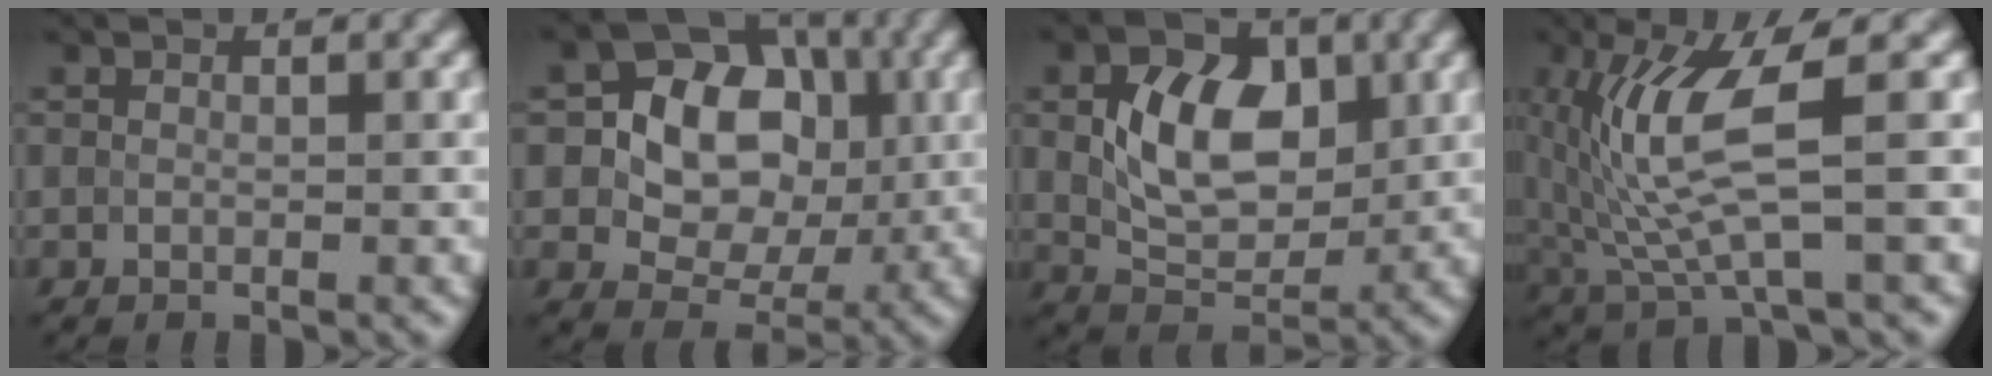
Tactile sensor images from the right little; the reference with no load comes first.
{"total": 9.6, "force": [1.2, 7.6, 5.7], "torque": [-0.080, 0.027, -0.001]}
{"total": 7.0, "force": [1.3, 4.6, 5.2], "torque": [-0.095, 0.002, 0.023]}
{"total": 7.1, "force": [0.9, 1.2, 6.9], "torque": [-0.158, -0.006, 0.027]}